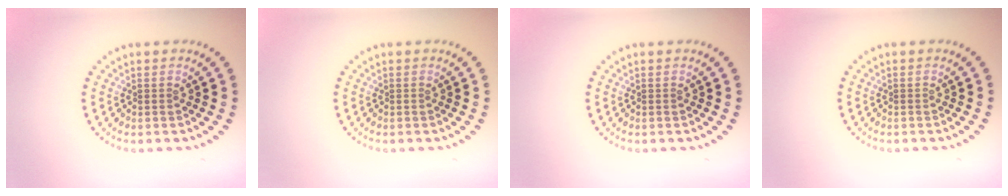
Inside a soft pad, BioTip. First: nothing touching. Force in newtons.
{"total": 0.0}
{"total": 0.0}
{"total": 0.0}